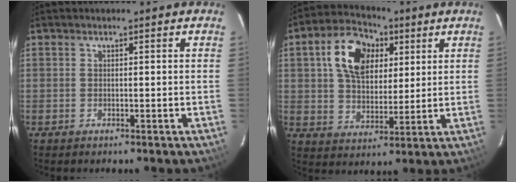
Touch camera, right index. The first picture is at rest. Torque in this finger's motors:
{"motor_torque": [0.75, -0.05, 0.37, 0.14]}